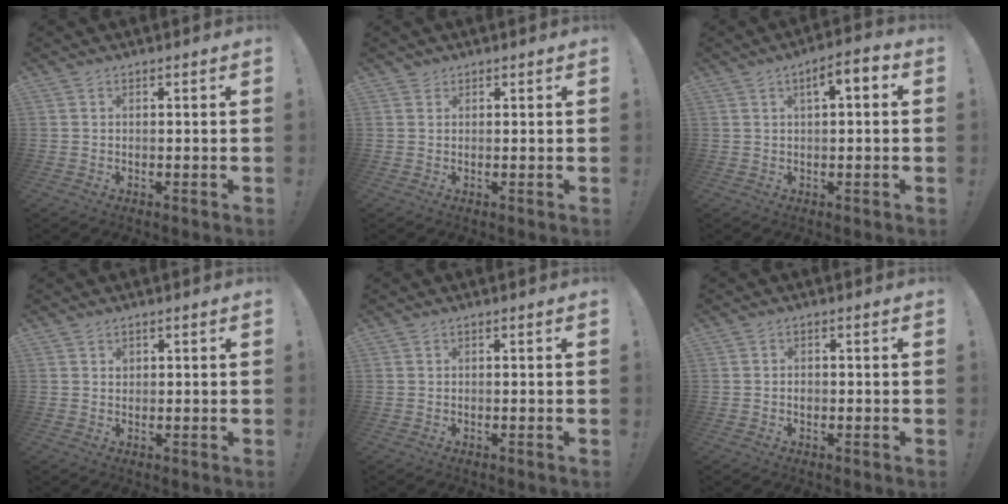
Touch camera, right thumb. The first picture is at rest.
{"total": 1.7, "force": [1.4, 1.0, 0.0], "torque": [0.006, -0.004, 0.026]}
{"total": 5.0, "force": [1.3, 1.6, 4.6], "torque": [-0.069, -0.002, 0.015]}
{"total": 1.0, "force": [0.5, 0.9, 0.2], "torque": [0.010, -0.005, 0.006]}
{"total": 0.0}
{"total": 1.1, "force": [-0.4, 0.9, 0.3], "torque": [0.003, 0.001, -0.009]}